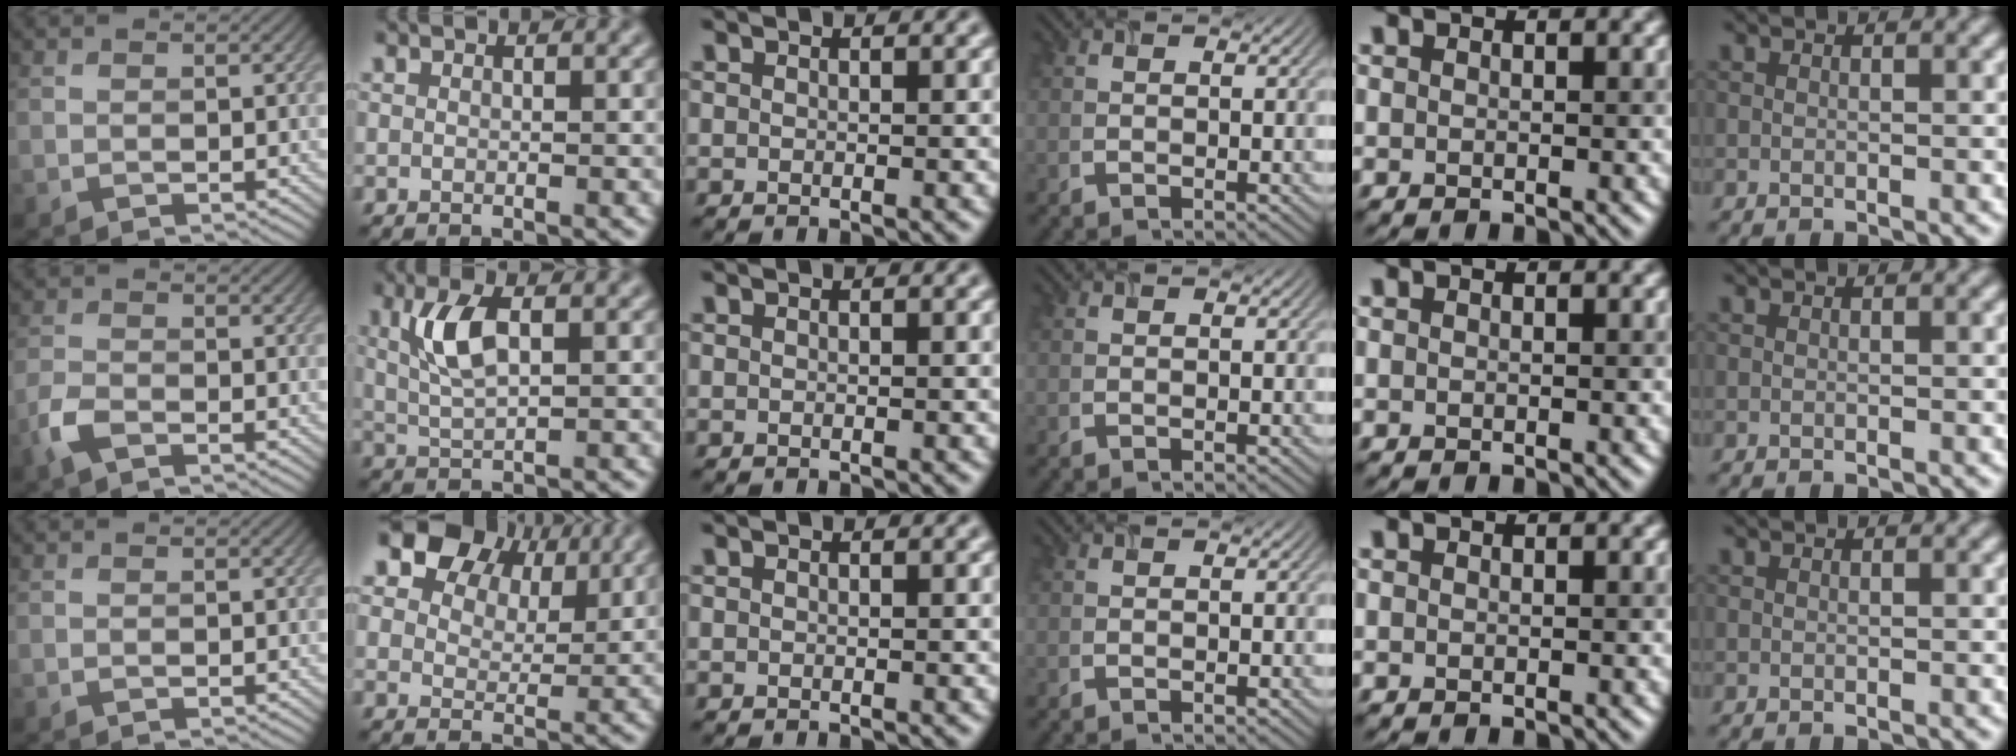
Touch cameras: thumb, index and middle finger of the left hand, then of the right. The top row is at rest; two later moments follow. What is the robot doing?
{"motion": "insert", "object": "airpods case & airpods"}